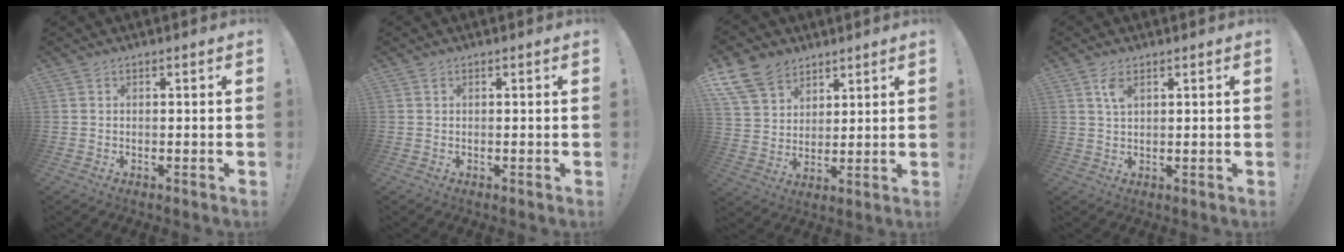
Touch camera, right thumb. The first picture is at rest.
{"total": 0.0}
{"total": 12.1, "force": [8.1, 8.1, 4.1], "torque": [-0.077, -0.052, 0.162]}
{"total": 3.7, "force": [1.7, 1.6, 2.8], "torque": [-0.053, -0.002, 0.028]}